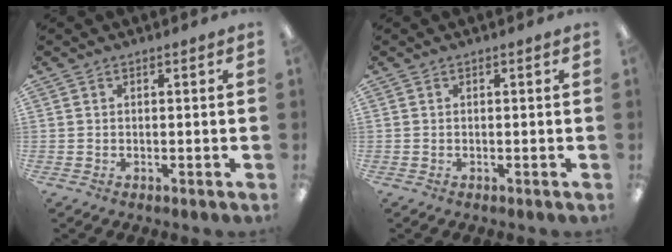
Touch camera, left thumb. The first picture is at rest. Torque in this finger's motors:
{"motor_torque": [0.00, 0.00, 0.13, -0.13, 0.00]}